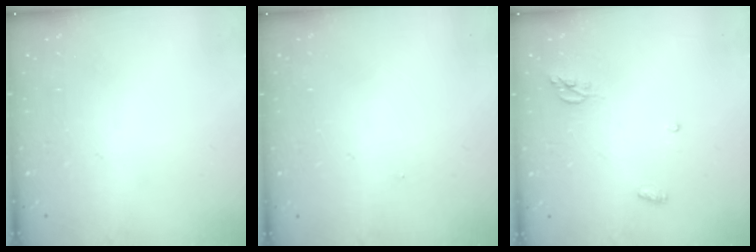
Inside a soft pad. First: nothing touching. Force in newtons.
{"total": 5.3, "press": 0.3, "slide": 5.2}
{"total": 4.9, "press": 4.9, "slide": 0.2}